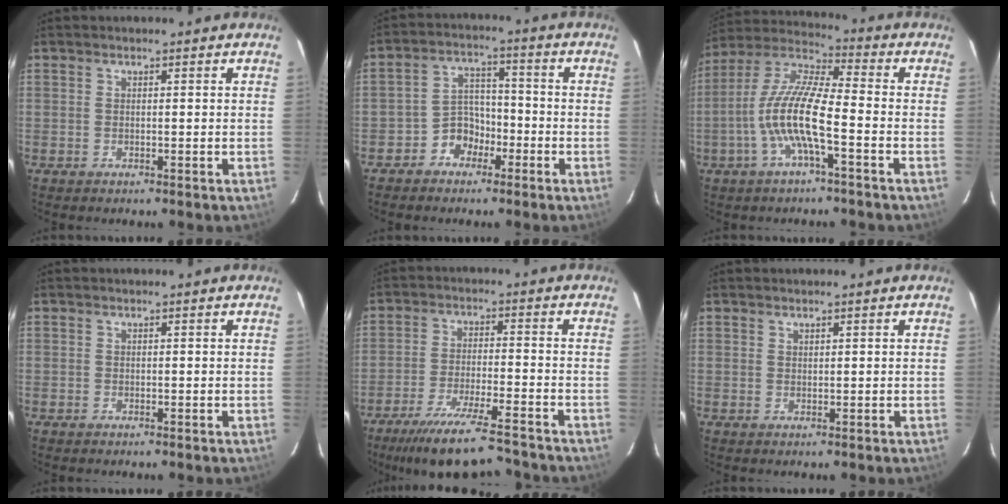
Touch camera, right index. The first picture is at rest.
{"total": 5.8, "force": [-3.6, 4.4, 1.3], "torque": [-0.023, 0.029, -0.062]}
{"total": 12.3, "force": [-3.9, 2.1, 11.4], "torque": [-0.231, 0.003, -0.081]}
{"total": 0.0}
{"total": 15.1, "force": [-12.9, 2.0, 7.6], "torque": [-0.158, -0.022, -0.205]}
{"total": 0.6, "force": [0.6, 0.2, 0.1], "torque": [-0.001, 0.002, 0.011]}